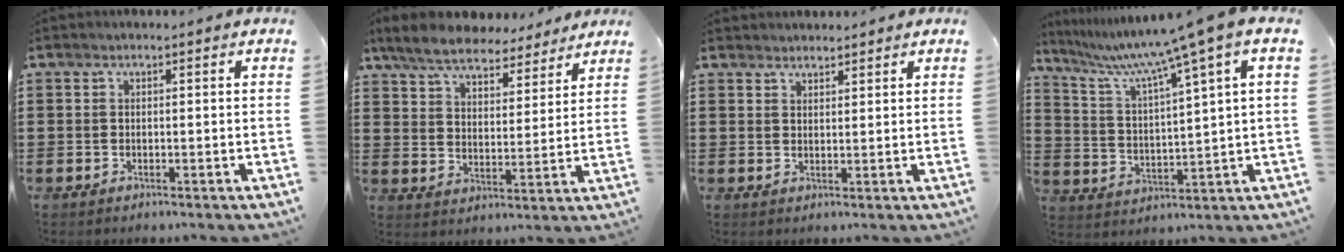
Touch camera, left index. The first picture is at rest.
{"total": 7.1, "force": [6.6, 1.5, 2.2], "torque": [-0.073, -0.027, 0.118]}
{"total": 1.9, "force": [1.9, 0.4, -0.2], "torque": [-0.002, 0.001, 0.039]}
{"total": 8.3, "force": [5.8, -0.9, 5.8], "torque": [-0.134, -0.040, 0.089]}